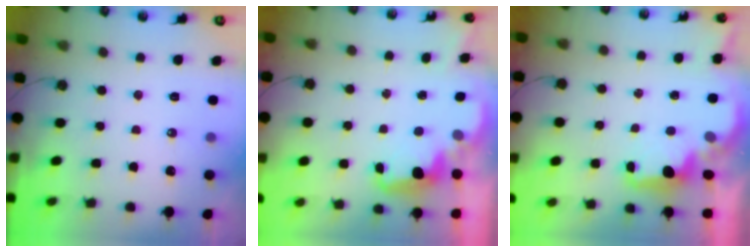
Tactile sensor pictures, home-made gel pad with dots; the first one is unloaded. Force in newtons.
{"total": 2.5, "press": 2.5, "slide": 0.5}
{"total": 2.0, "press": 1.8, "slide": 0.8}